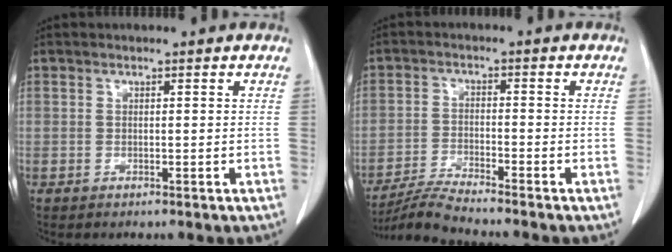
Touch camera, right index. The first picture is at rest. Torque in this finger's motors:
{"motor_torque": [-0.06, -0.14, 0.00, 0.04]}